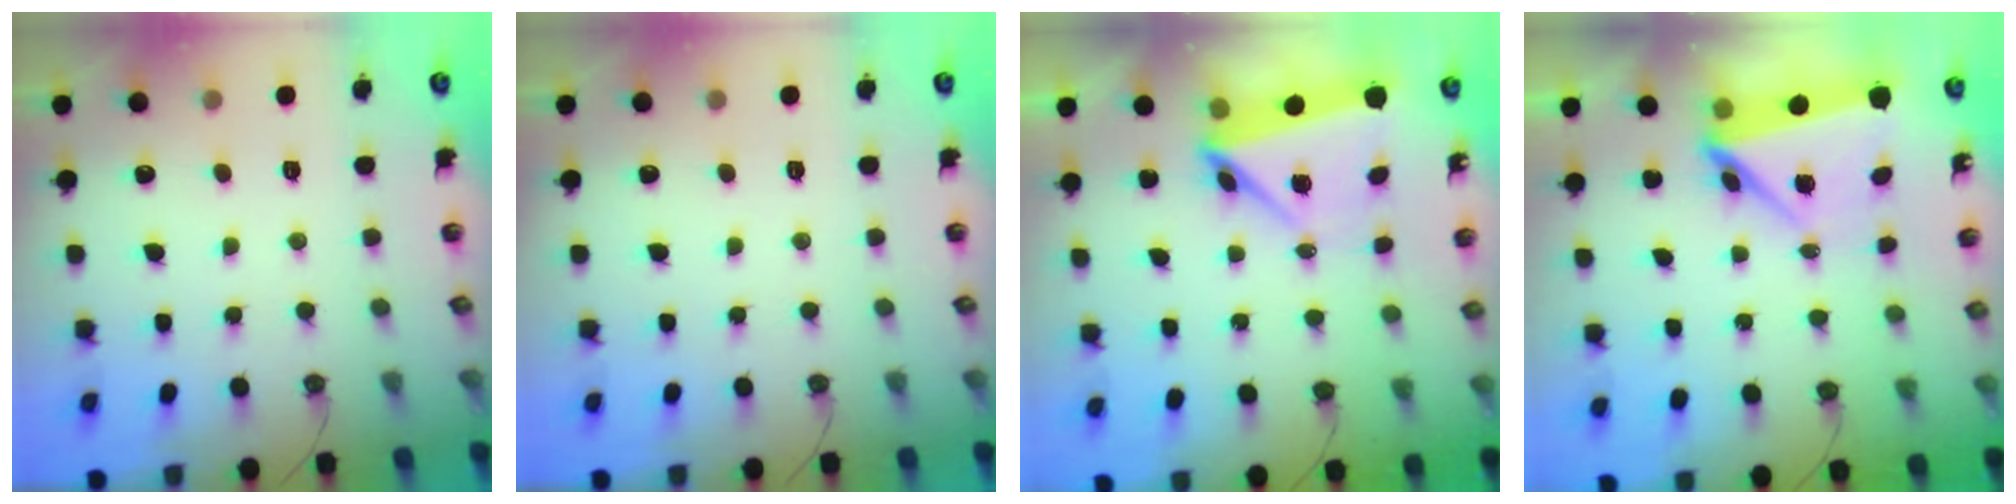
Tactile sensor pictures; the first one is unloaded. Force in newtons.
{"total": 0.0}
{"total": 6.0, "press": 6.0, "slide": 0.5}
{"total": 10.6, "press": 5.6, "slide": 9.0}